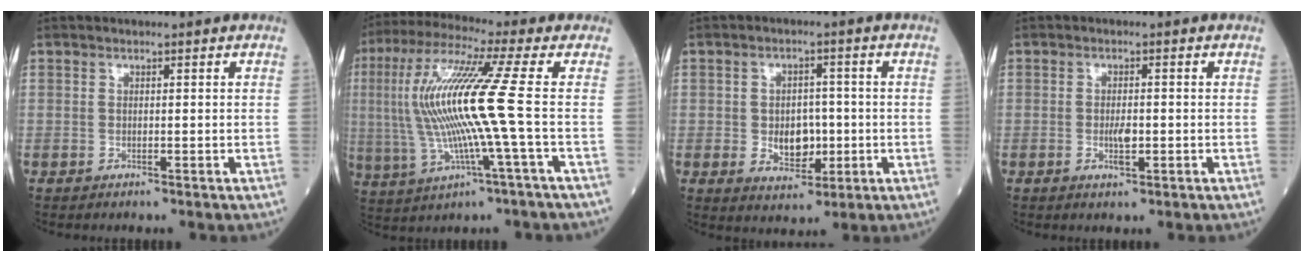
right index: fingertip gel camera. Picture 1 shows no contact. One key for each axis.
{"total": 15.2, "fx": -0.1, "fy": -0.5, "fz": 15.2, "tx": -0.328, "ty": 0.011, "tz": -0.008}
{"total": 5.7, "fx": -0.7, "fy": 3.7, "fz": 4.3, "tx": -0.064, "ty": 0.001, "tz": -0.004}
{"total": 2.5, "fx": -0.6, "fy": 0.7, "fz": 2.4, "tx": -0.047, "ty": -0.001, "tz": -0.007}